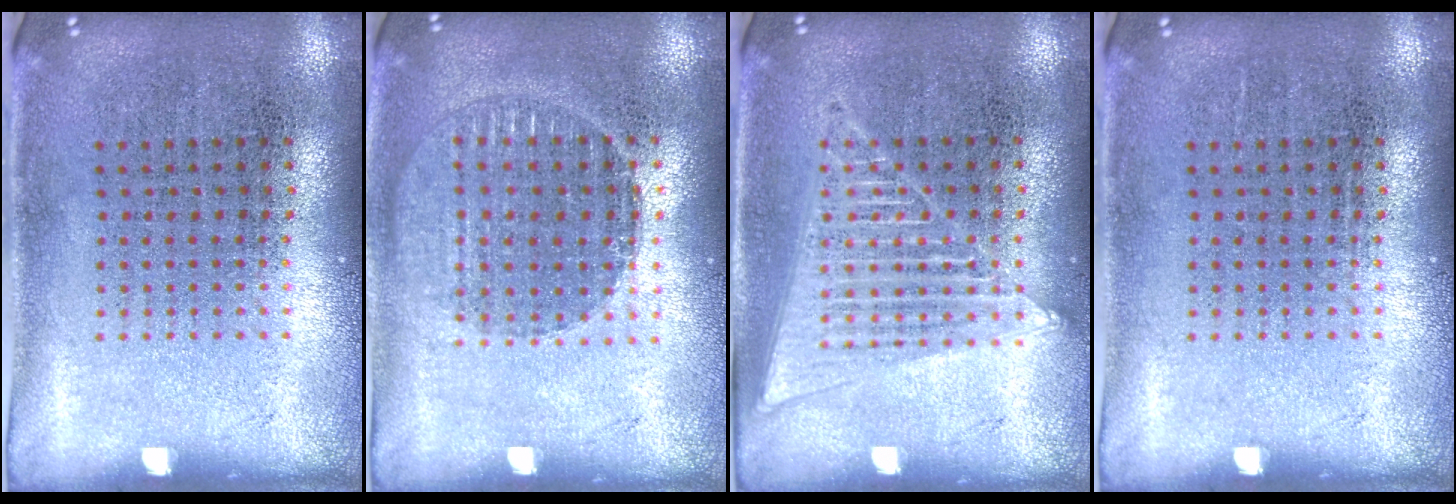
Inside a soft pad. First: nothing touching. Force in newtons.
{"total": 1.4, "press": 1.3, "slide": 0.6}
{"total": 1.5, "press": 1.5, "slide": 0.1}
{"total": 0.0}